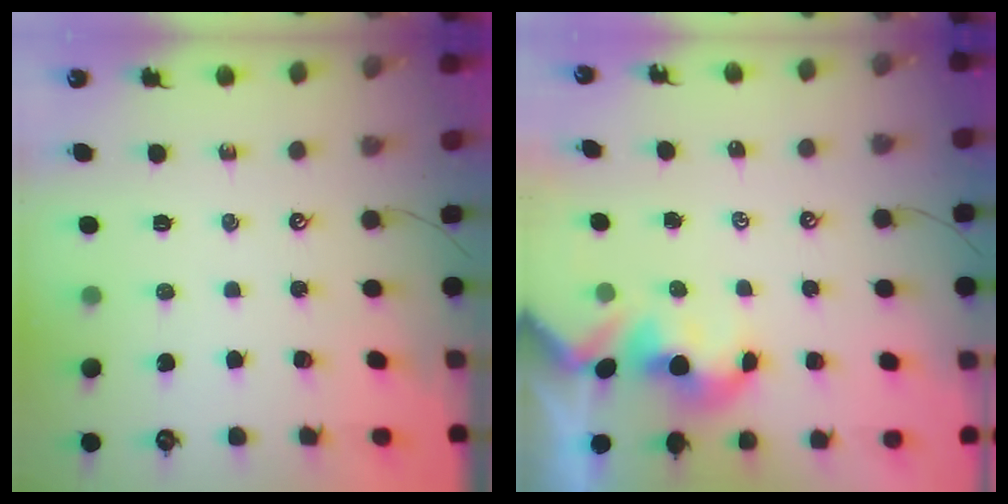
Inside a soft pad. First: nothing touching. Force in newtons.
{"total": 1.6, "press": 1.6, "slide": 0.2}